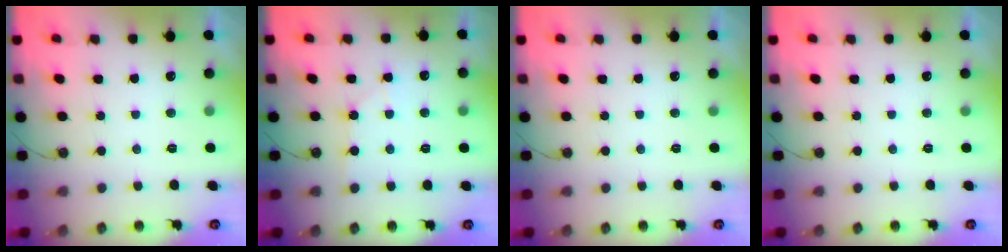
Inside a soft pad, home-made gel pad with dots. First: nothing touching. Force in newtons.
{"total": 3.9, "press": 3.8, "slide": 0.6}
{"total": 0.0}
{"total": 0.0}